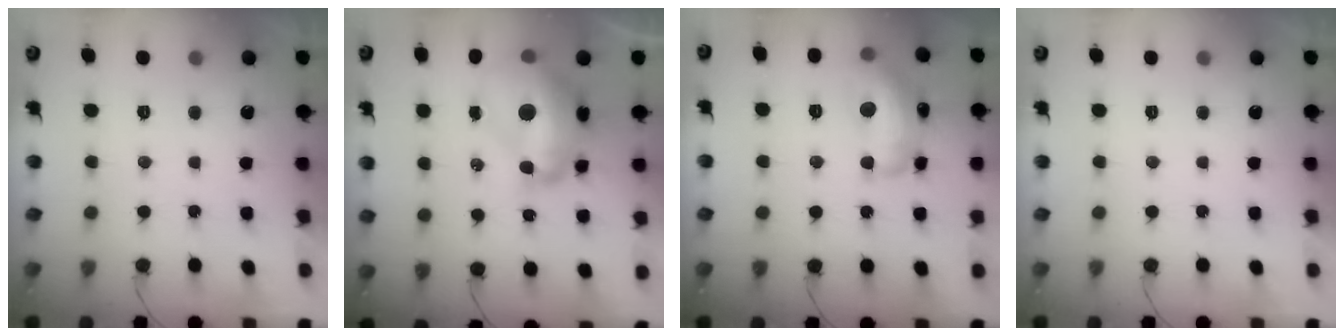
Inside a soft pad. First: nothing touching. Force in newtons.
{"total": 15.9, "press": 15.9, "slide": 1.3}
{"total": 18.4, "press": 18.4, "slide": 0.9}
{"total": 0.0}